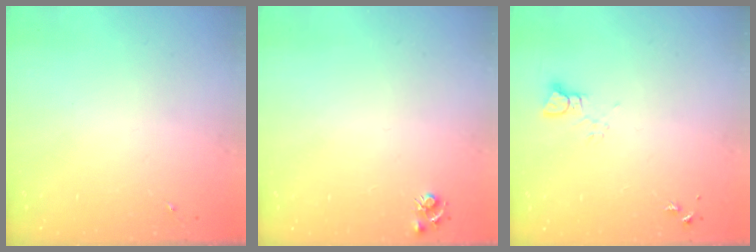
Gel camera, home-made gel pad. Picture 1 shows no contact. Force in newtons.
{"total": 4.8, "press": 4.7, "slide": 0.7}
{"total": 3.2, "press": 3.2, "slide": 0.1}